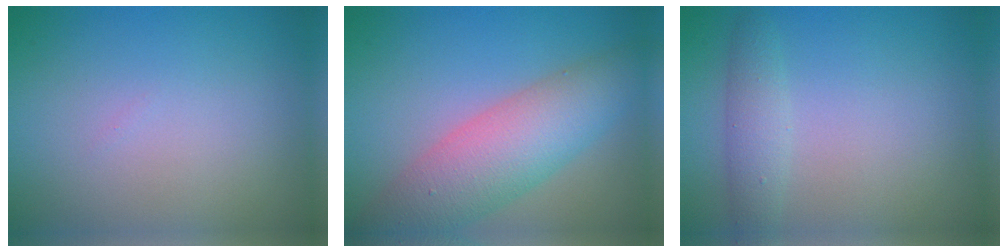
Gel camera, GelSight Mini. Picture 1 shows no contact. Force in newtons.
{"total": 7.3, "press": 7.3, "slide": 0.3}
{"total": 2.1, "press": 2.1, "slide": 0.1}